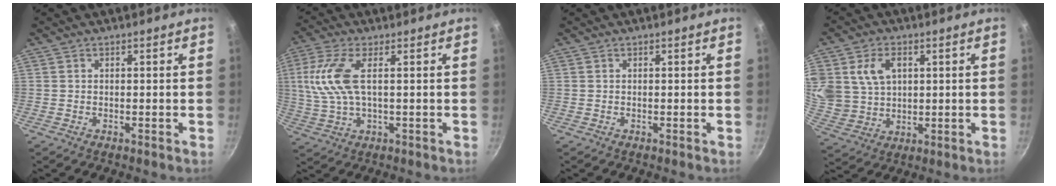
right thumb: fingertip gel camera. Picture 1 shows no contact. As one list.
[{"total": 10.0, "force": [1.4, 4.0, 9.1], "torque": [-0.202, 0.005, 0.026]}, {"total": 0.0}, {"total": 12.6, "force": [3.8, 9.6, 7.1], "torque": [-0.133, -0.011, 0.084]}]